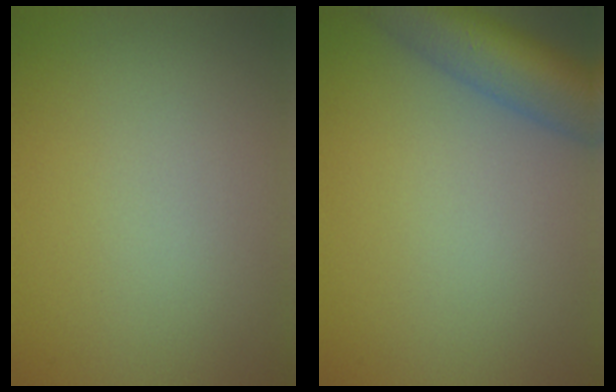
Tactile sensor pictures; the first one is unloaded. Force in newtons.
{"total": 8.1, "press": 8.1, "slide": 0.4}